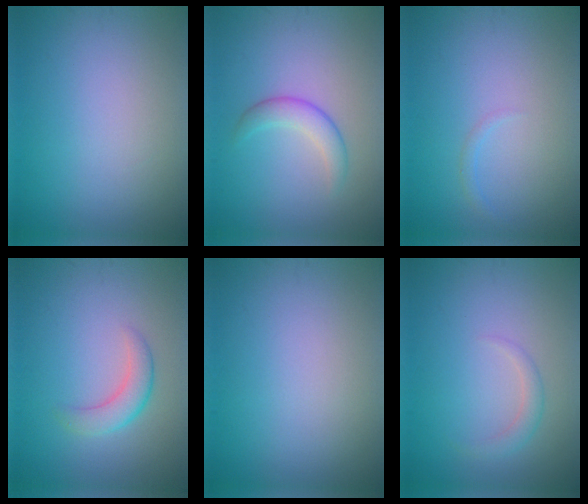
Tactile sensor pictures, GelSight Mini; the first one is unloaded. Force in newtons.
{"total": 2.3, "press": 2.3, "slide": 0.0}
{"total": 0.6, "press": 0.6, "slide": 0.1}
{"total": 2.6, "press": 2.6, "slide": 0.1}
{"total": 0.0}
{"total": 1.4, "press": 1.4, "slide": 0.1}